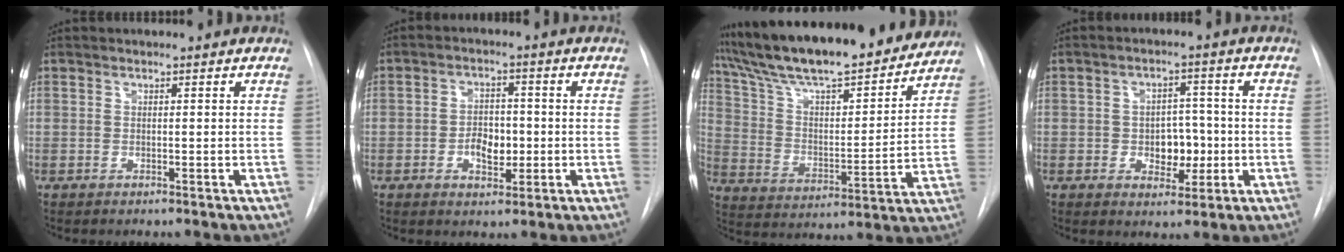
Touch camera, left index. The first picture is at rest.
{"total": 4.8, "force": [-1.1, 2.9, 3.7], "torque": [-0.059, 0.006, -0.015]}
{"total": 23.1, "force": [20.4, 3.9, 10.3], "torque": [-0.175, 0.001, 0.313]}
{"total": 5.6, "force": [-1.0, 3.7, 4.1], "torque": [-0.050, 0.010, -0.009]}